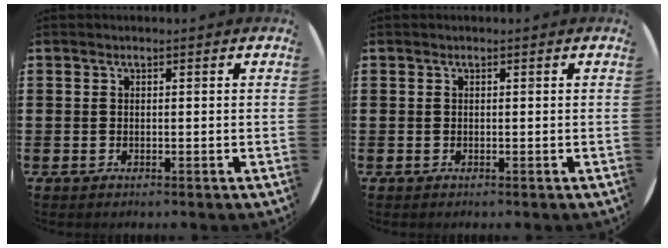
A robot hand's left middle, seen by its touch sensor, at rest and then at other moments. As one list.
[{"total": 0.0}]